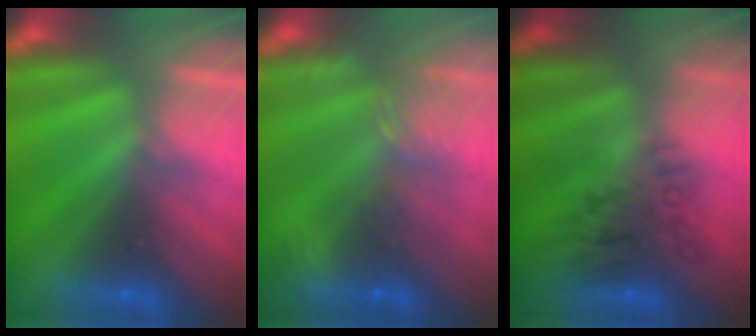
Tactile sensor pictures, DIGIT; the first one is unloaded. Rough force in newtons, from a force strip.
{"total": 7.1}
{"total": 2.9}